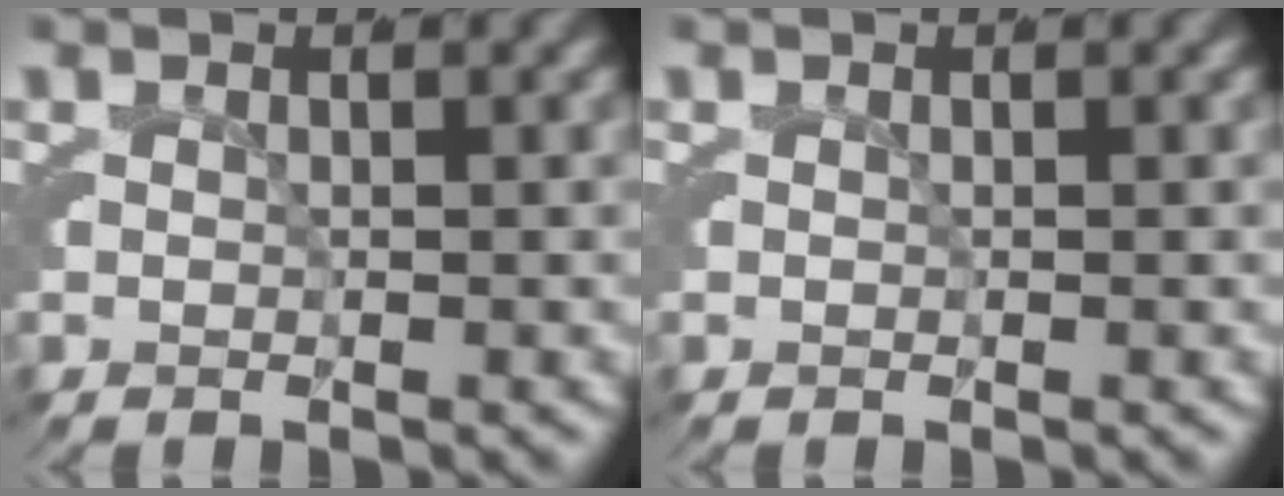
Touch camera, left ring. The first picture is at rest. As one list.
[{"total": 0.0}]